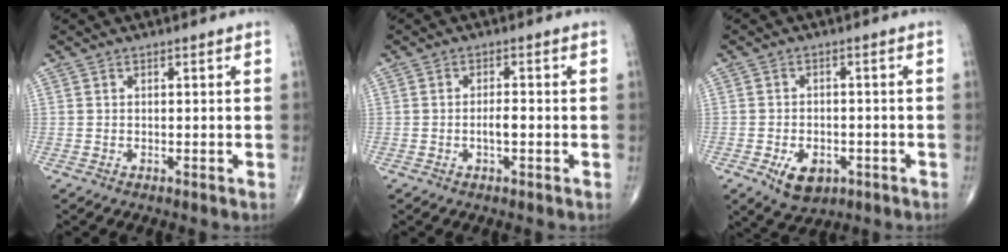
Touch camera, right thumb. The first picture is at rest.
{"total": 4.5, "force": [-1.6, 1.6, 3.8], "torque": [-0.063, 0.016, -0.029]}
{"total": 6.5, "force": [-2.8, 4.1, 4.2], "torque": [-0.055, 0.006, -0.037]}